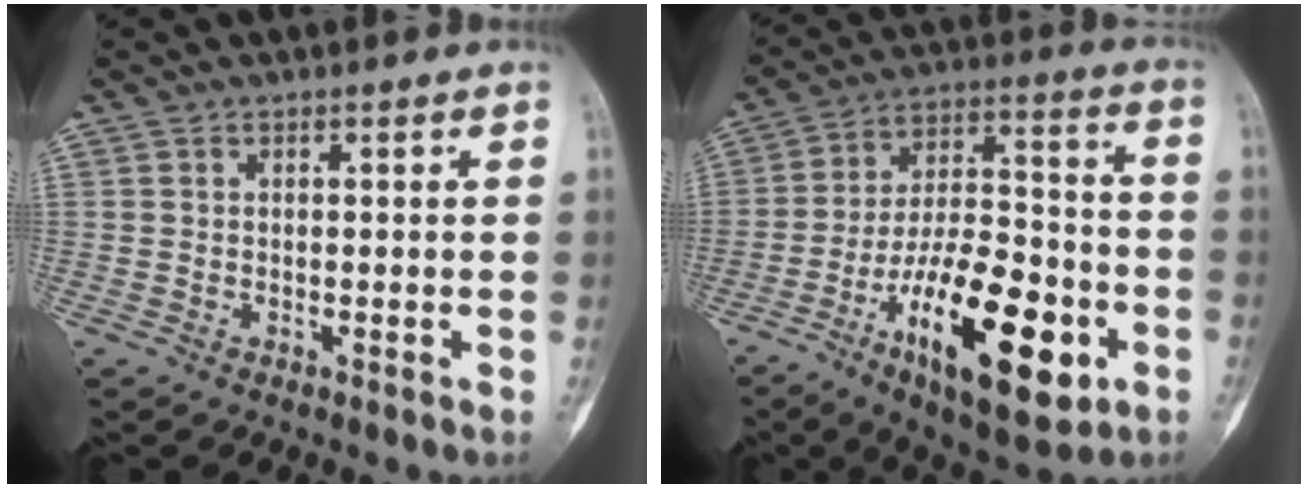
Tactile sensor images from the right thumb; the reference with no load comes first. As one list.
[{"total": 22.8, "force": [-9.2, 9.0, 18.8], "torque": [-0.297, 0.047, -0.145]}]